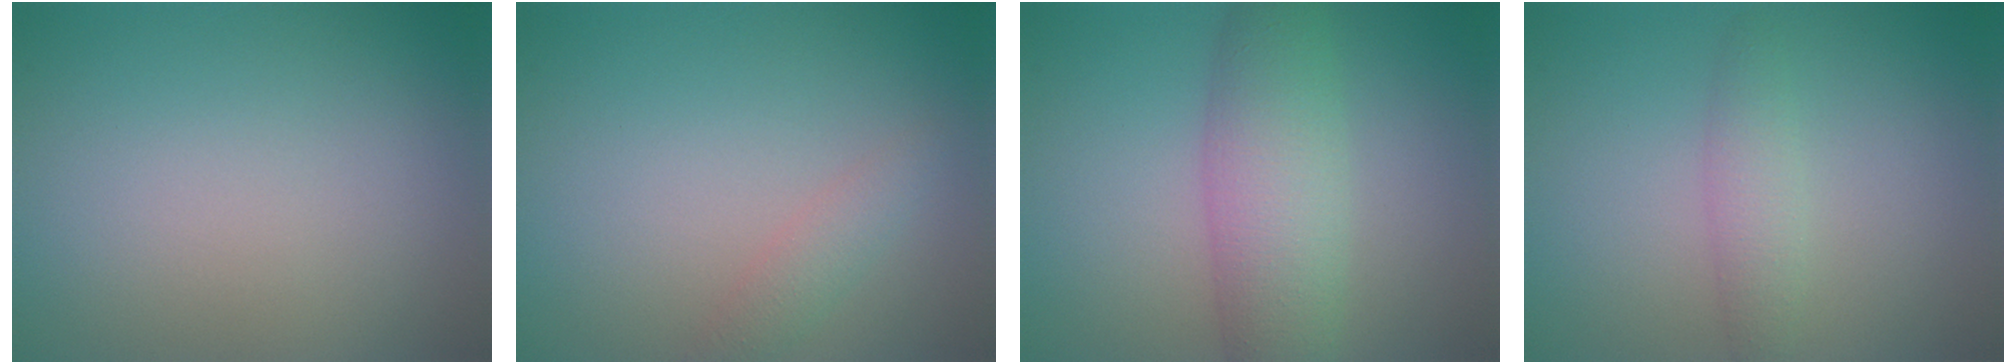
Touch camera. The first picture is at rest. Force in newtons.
{"total": 1.5, "press": 1.5, "slide": 0.0}
{"total": 5.5, "press": 5.5, "slide": 0.1}
{"total": 1.9, "press": 1.9, "slide": 0.0}